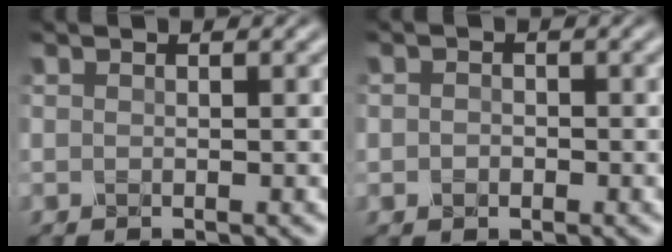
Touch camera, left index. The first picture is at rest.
{"total": 1.1, "force": [-0.2, 0.9, 0.5], "torque": [-0.005, -0.004, -0.007]}